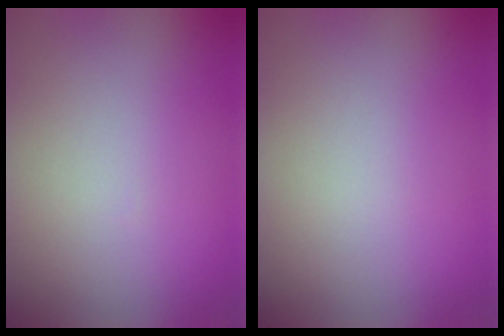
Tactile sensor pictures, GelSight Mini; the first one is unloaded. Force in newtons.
{"total": 0.0}